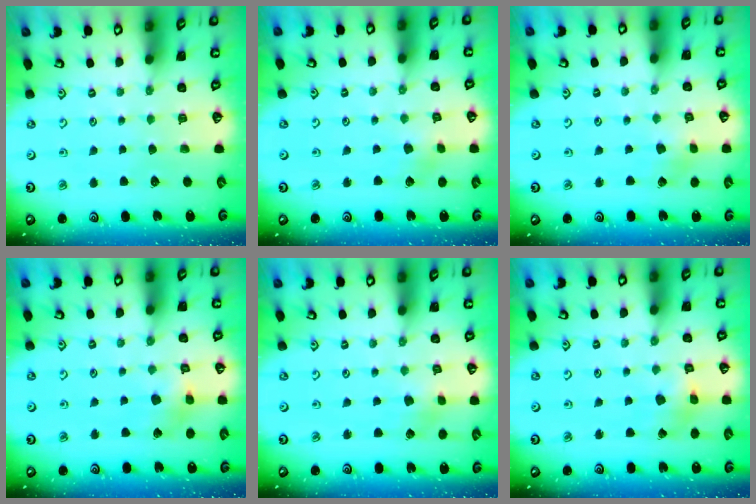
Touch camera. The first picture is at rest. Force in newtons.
{"total": 2.7, "press": 2.6, "slide": 0.5}
{"total": 2.0, "press": 1.9, "slide": 0.3}
{"total": 6.7, "press": 6.7, "slide": 0.7}
{"total": 2.0, "press": 1.9, "slide": 0.3}
{"total": 3.6, "press": 3.6, "slide": 0.5}